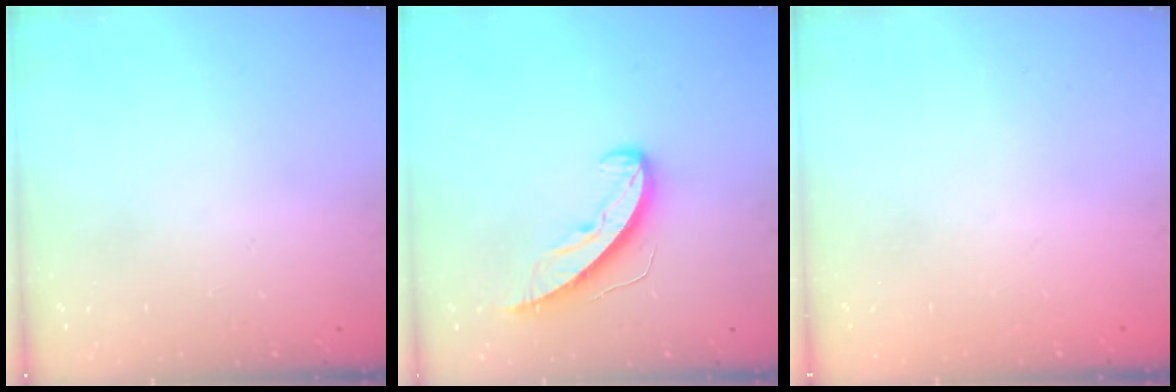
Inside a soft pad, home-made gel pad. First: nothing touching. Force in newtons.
{"total": 8.9, "press": 8.9, "slide": 0.4}
{"total": 0.0}